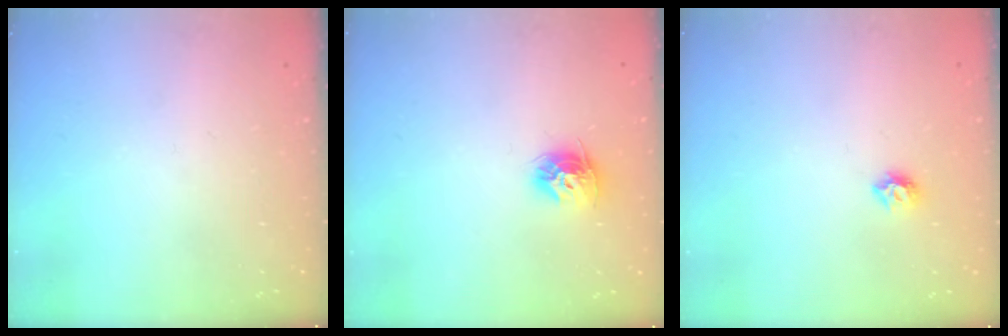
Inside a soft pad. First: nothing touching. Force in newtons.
{"total": 9.4, "press": 9.4, "slide": 0.6}
{"total": 6.0, "press": 5.9, "slide": 0.7}